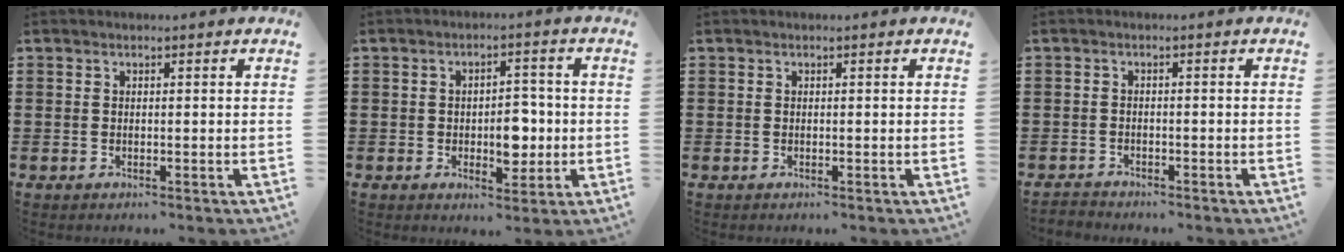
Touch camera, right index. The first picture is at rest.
{"total": 5.8, "force": [-1.0, 3.5, 4.5], "torque": [-0.060, -0.001, -0.023]}
{"total": 0.0}
{"total": 1.5, "force": [-1.5, 0.4, -0.2], "torque": [0.000, 0.004, -0.034]}